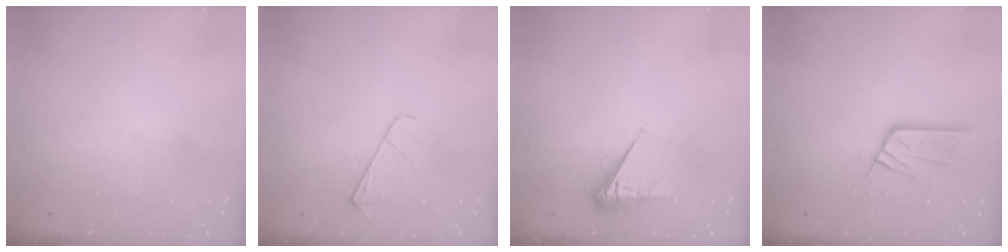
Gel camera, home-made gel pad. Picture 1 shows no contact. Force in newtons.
{"total": 3.9, "press": 3.9, "slide": 0.5}
{"total": 5.7, "press": 5.7, "slide": 0.5}
{"total": 12.0, "press": 12.0, "slide": 1.2}